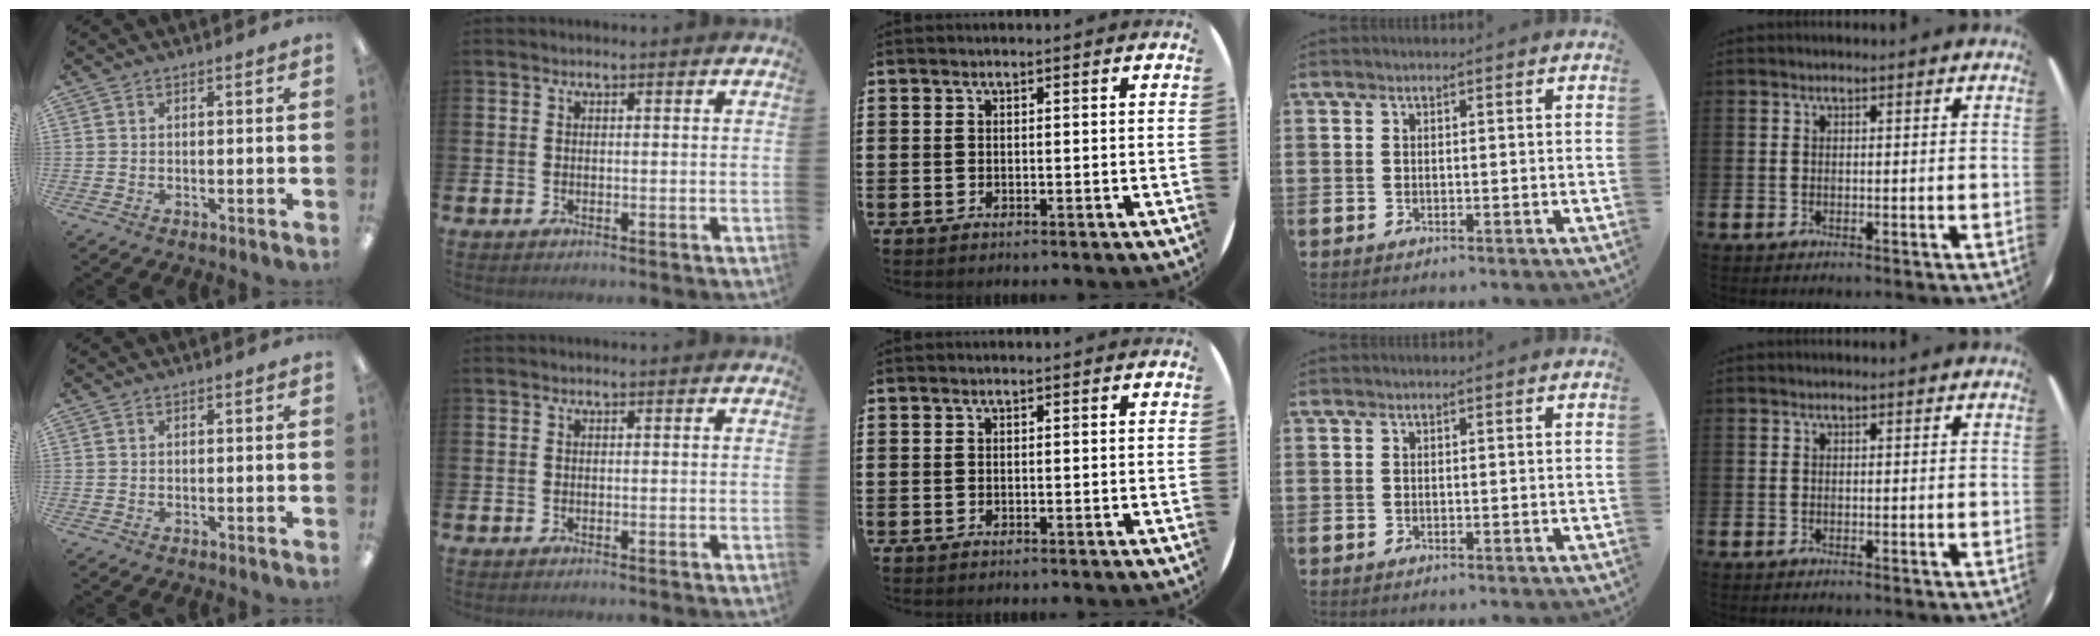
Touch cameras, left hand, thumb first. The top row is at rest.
{}